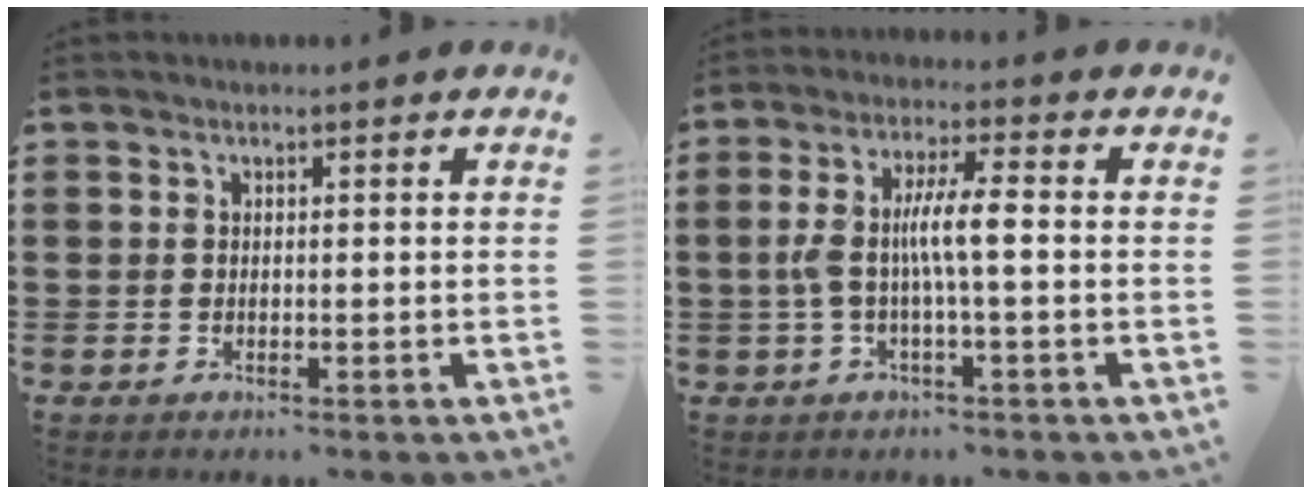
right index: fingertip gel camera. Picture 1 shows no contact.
{"total": 6.4, "force": [-0.5, 0.8, 6.3], "torque": [-0.136, -0.007, -0.019]}